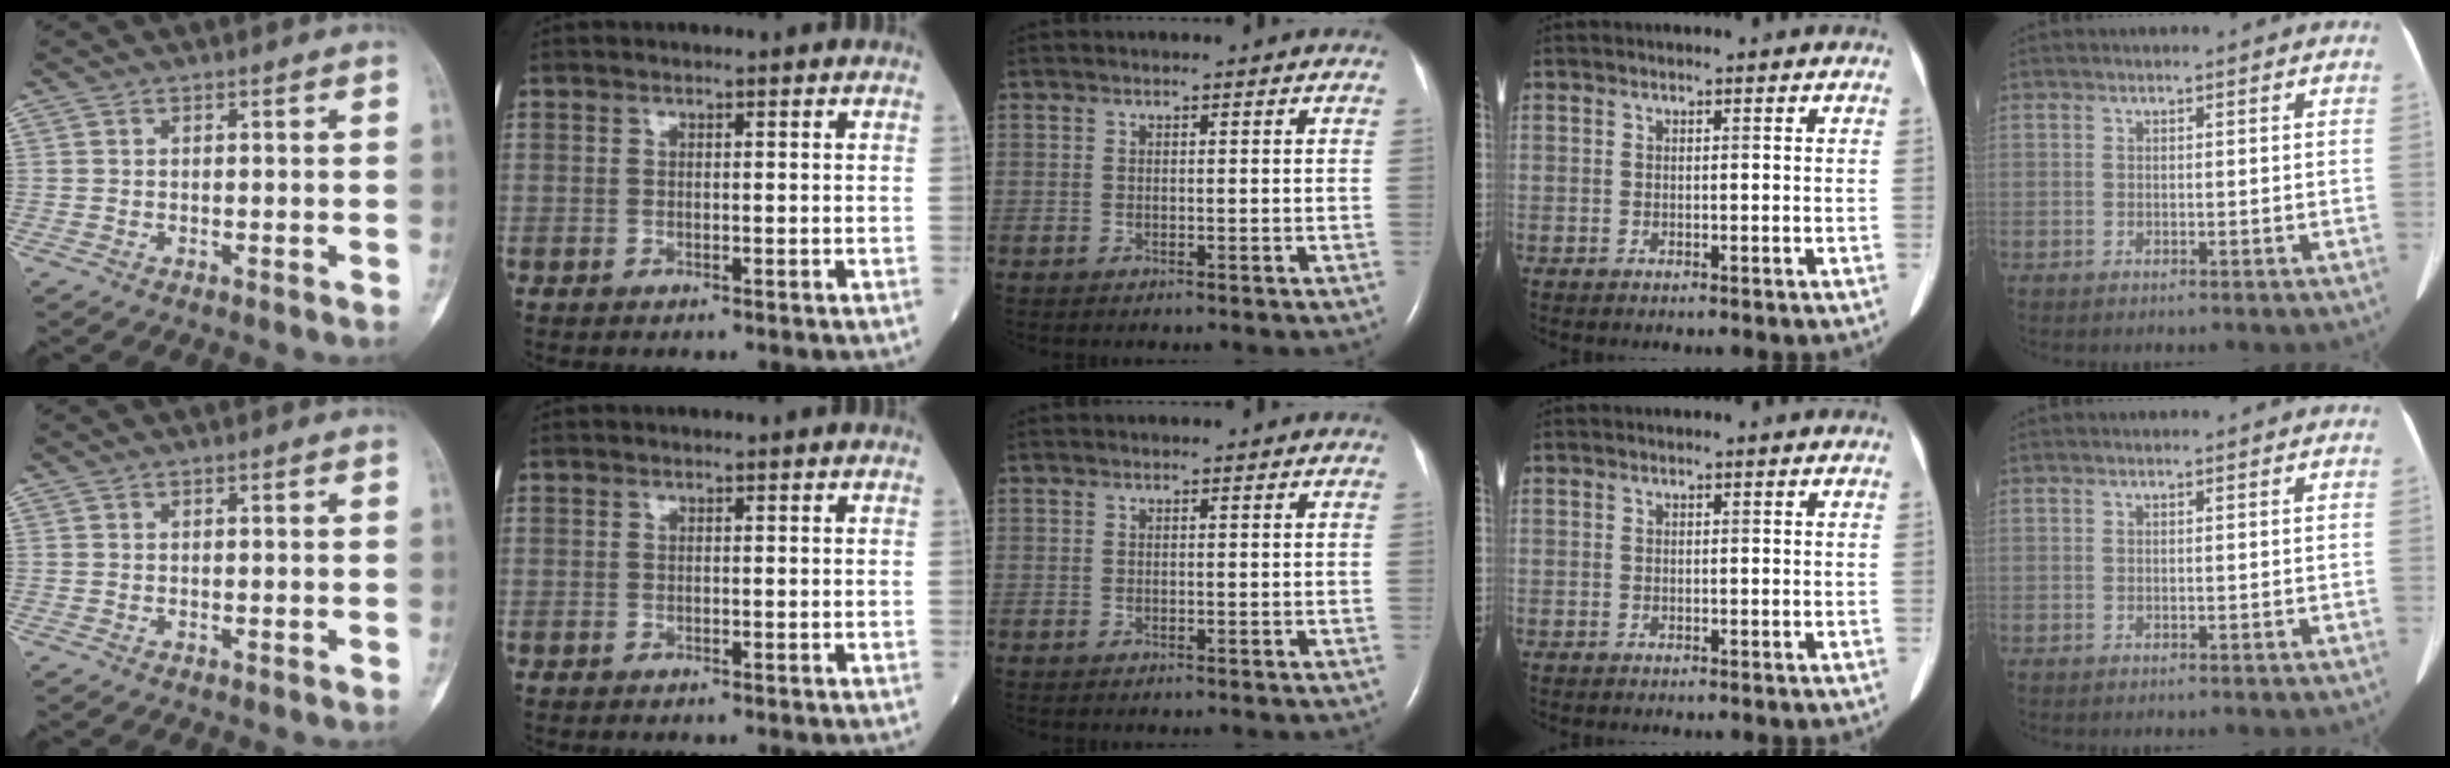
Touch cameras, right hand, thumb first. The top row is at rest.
{}